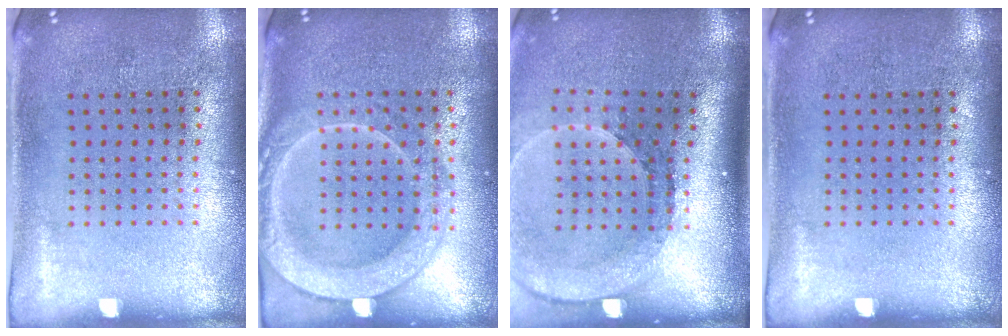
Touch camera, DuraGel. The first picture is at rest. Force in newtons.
{"total": 2.0, "press": 2.0, "slide": 0.2}
{"total": 2.6, "press": 1.8, "slide": 1.9}
{"total": 0.0}